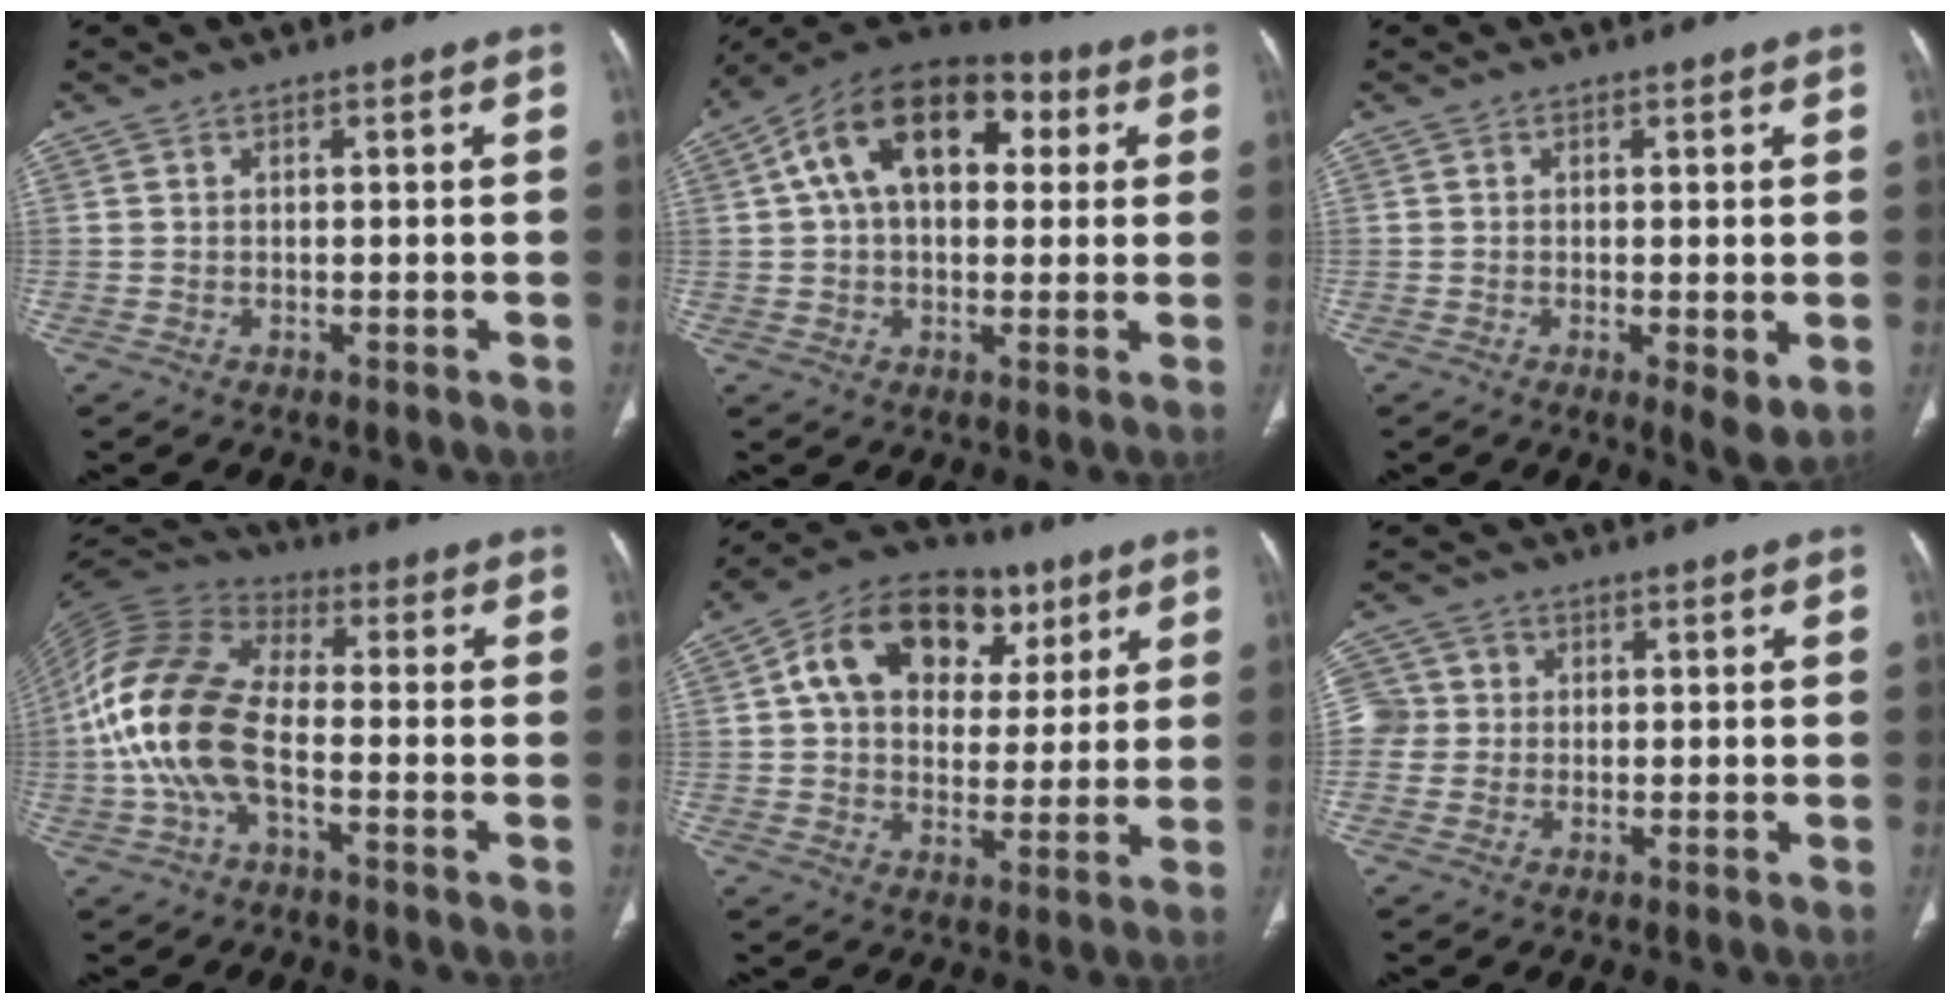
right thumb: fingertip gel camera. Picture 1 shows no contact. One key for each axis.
{"total": 18.3, "fx": 4.8, "fy": 11.5, "fz": 13.5, "tx": -0.193, "ty": 0.030, "tz": 0.067}
{"total": 4.1, "fx": -0.7, "fy": 1.2, "fz": 3.9, "tx": -0.064, "ty": -0.016, "tz": -0.013}
{"total": 16.1, "fx": -3.0, "fy": 8.3, "fz": 13.5, "tx": -0.290, "ty": 0.033, "tz": -0.064}
{"total": 19.0, "fx": 6.8, "fy": 13.5, "fz": 11.5, "tx": -0.150, "ty": 0.015, "tz": 0.104}
{"total": 5.4, "fx": 0.1, "fy": 5.2, "fz": 1.3, "tx": -0.005, "ty": 0.014, "tz": -0.005}